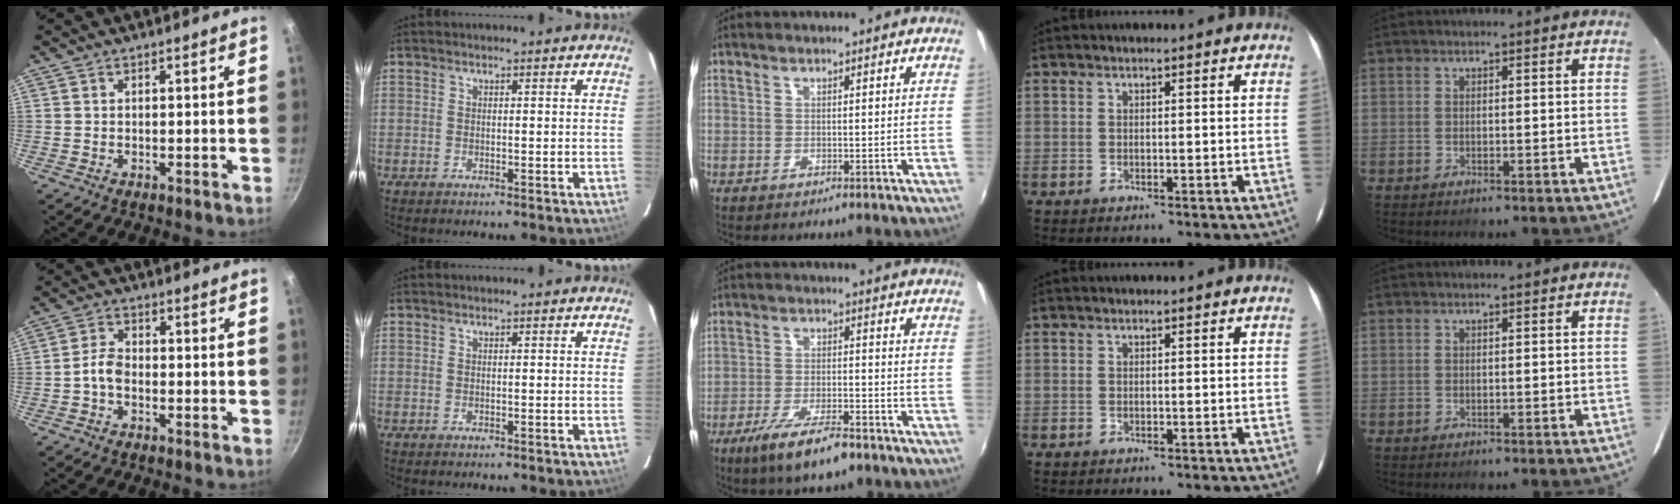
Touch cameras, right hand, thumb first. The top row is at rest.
{"thumb": {"total": 3.7, "force": [-1.5, 2.3, 2.5], "torque": [-0.046, 0.024, -0.036]}, "middle": {"total": 9.8, "force": [-6.8, 2.3, 6.6], "torque": [-0.148, -0.023, -0.118]}}